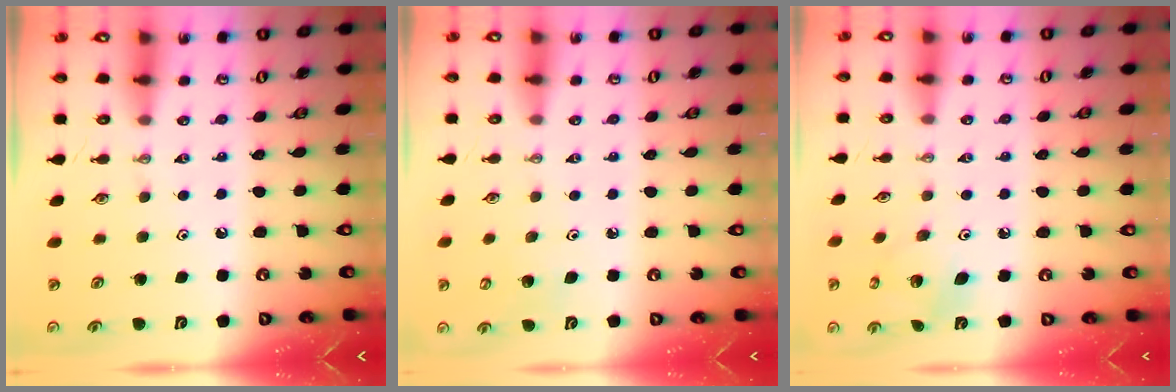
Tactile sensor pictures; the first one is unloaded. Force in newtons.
{"total": 6.2, "press": 6.0, "slide": 1.4}
{"total": 6.3, "press": 6.3, "slide": 0.1}